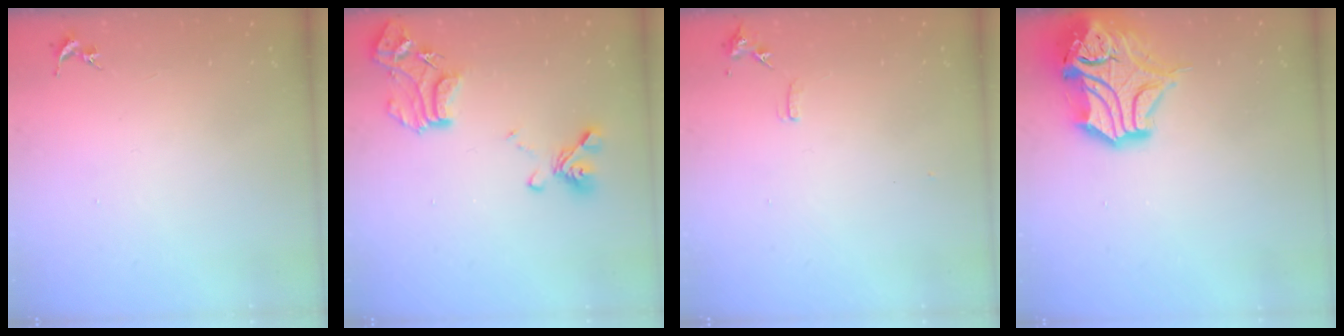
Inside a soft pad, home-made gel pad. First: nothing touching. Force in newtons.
{"total": 16.4, "press": 16.4, "slide": 1.4}
{"total": 6.8, "press": 6.7, "slide": 0.9}
{"total": 17.4, "press": 17.2, "slide": 2.6}